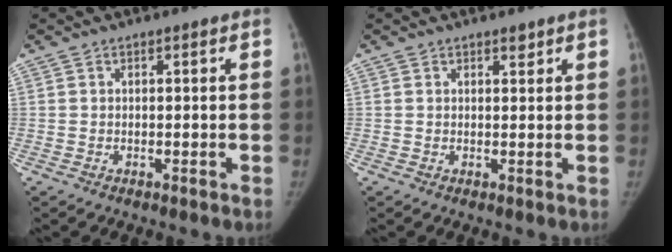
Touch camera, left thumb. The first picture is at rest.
{"total": 1.1, "force": [0.9, 0.5, 0.5], "torque": [0.003, -0.006, 0.011]}